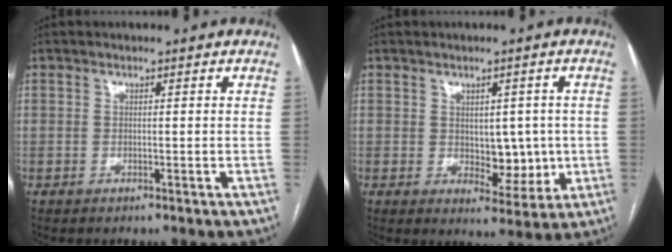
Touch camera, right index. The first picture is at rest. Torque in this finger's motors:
{"motor_torque": [0.04, 0.14, 0.07, 0.03]}